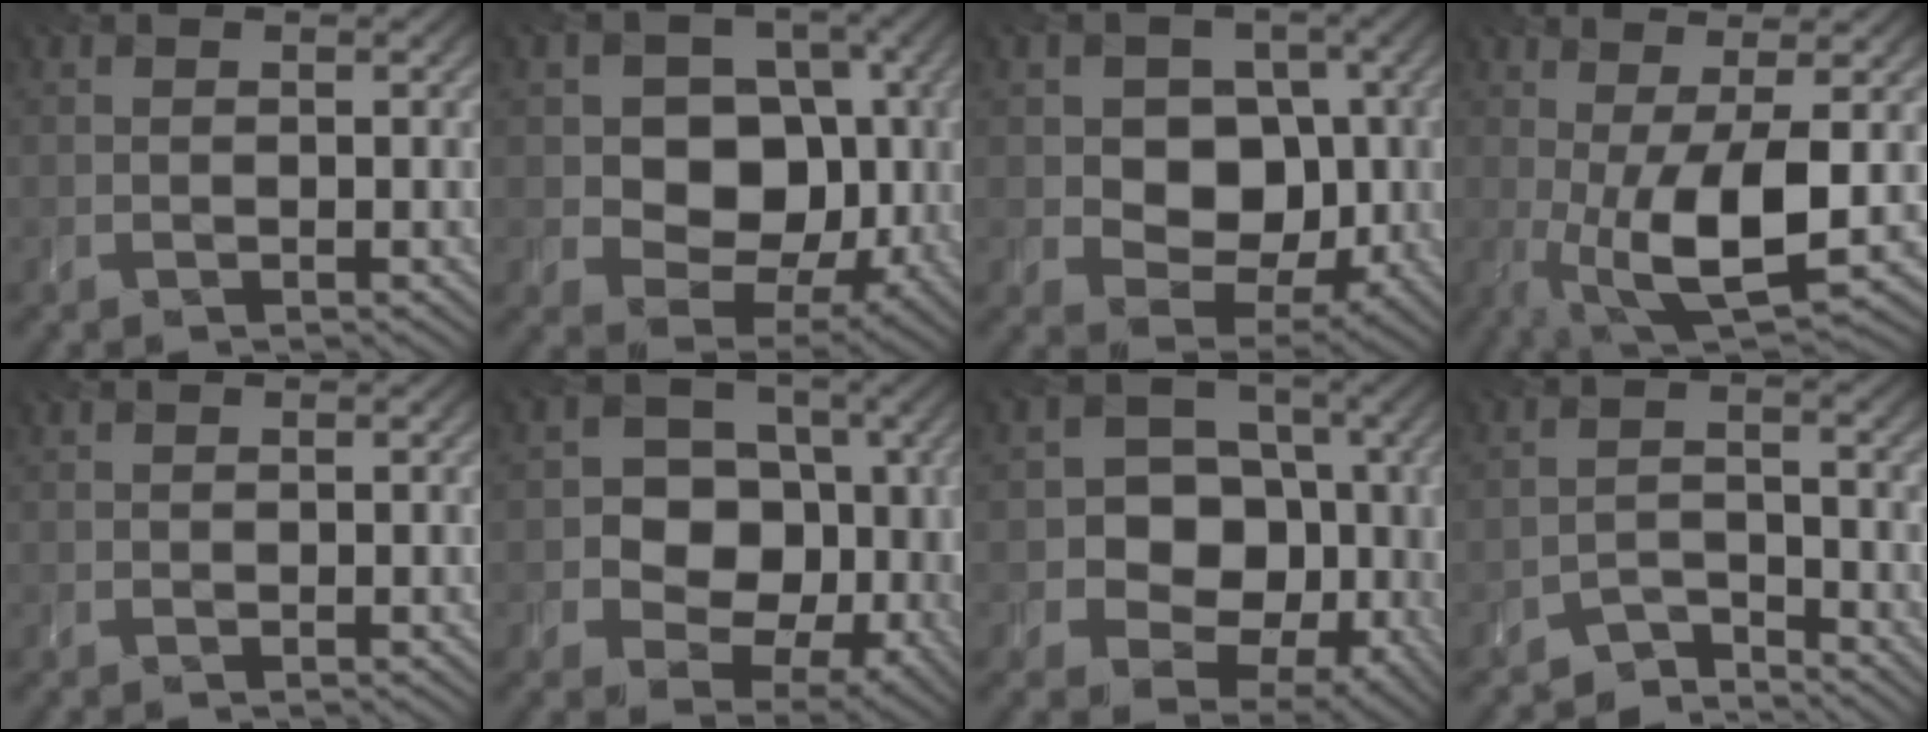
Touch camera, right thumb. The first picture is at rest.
{"total": 11.2, "force": [0.5, 9.2, 6.3], "torque": [-0.110, -0.013, -0.005]}
{"total": 8.9, "force": [0.3, 7.4, 4.9], "torque": [-0.086, -0.009, -0.010]}
{"total": 10.6, "force": [-1.0, 3.2, 10.1], "torque": [-0.192, -0.005, -0.009]}
{"total": 0.0}
{"total": 10.5, "force": [0.0, 8.7, 5.8], "torque": [-0.106, -0.023, -0.018]}
{"total": 11.3, "force": [-0.7, 9.6, 6.0], "torque": [-0.099, -0.024, -0.033]}
{"total": 3.4, "force": [-3.2, 0.8, 0.5], "torque": [-0.001, 0.003, -0.066]}